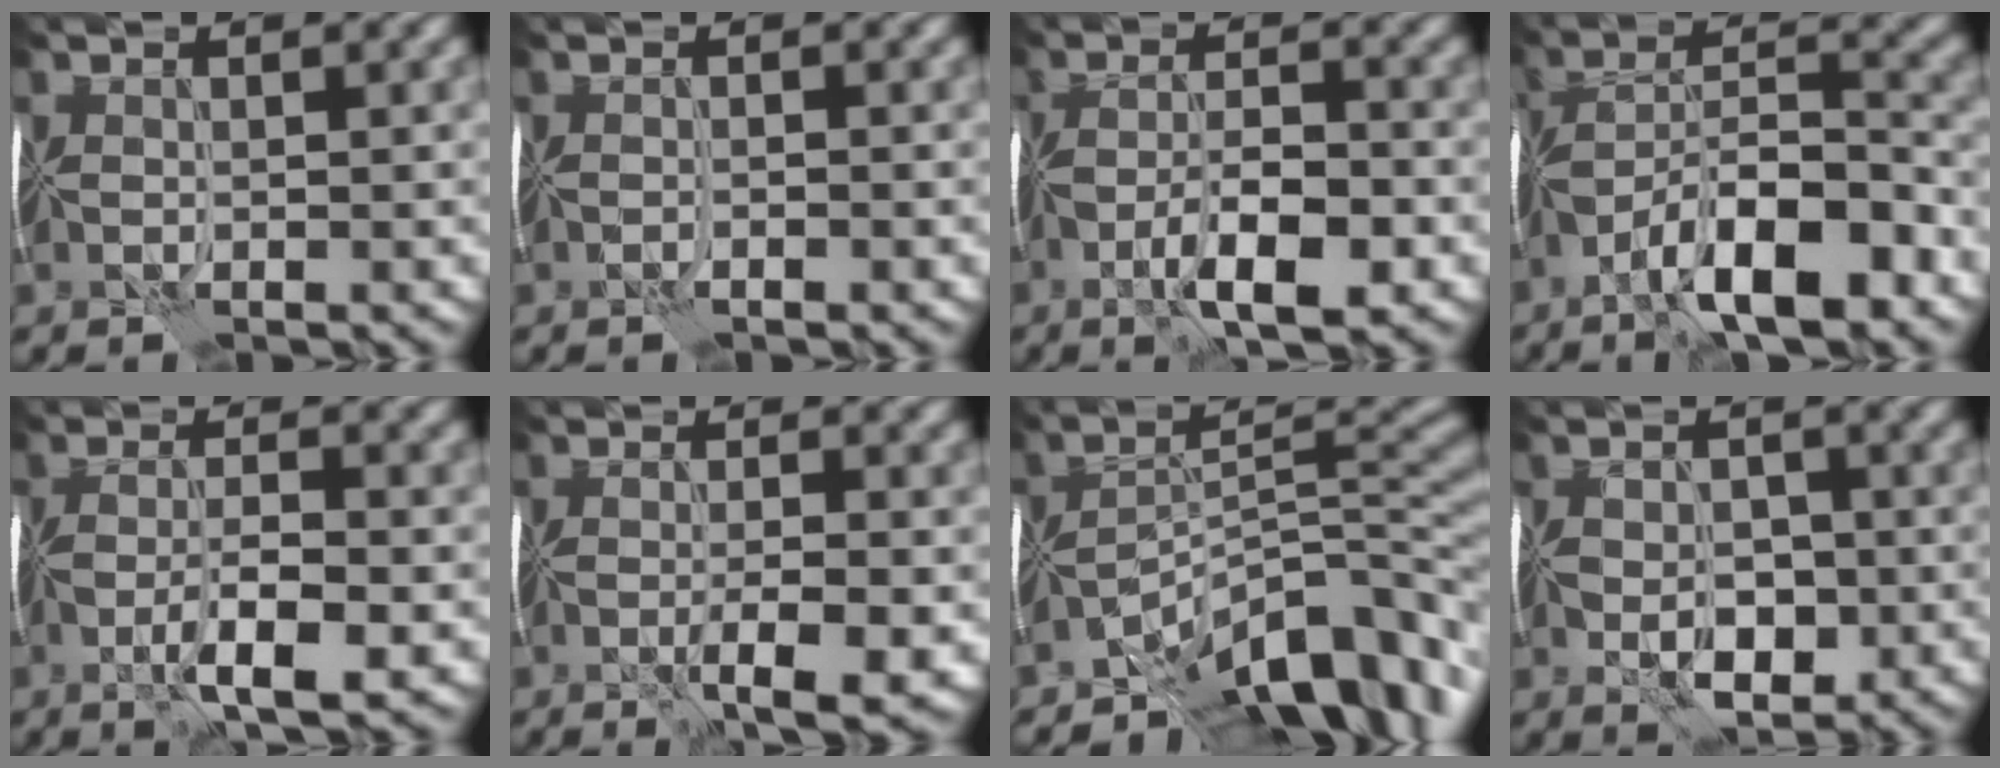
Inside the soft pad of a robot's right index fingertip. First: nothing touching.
{"total": 0.6, "force": [-0.4, -0.5, 0.1], "torque": [-0.005, 0.005, -0.013]}
{"total": 5.9, "force": [-2.7, 1.5, 5.0], "torque": [-0.087, 0.008, -0.053]}
{"total": 10.0, "force": [-6.0, 2.6, 7.5], "torque": [-0.119, 0.020, -0.112]}
{"total": 4.5, "force": [-1.7, 0.7, 4.1], "torque": [-0.076, 0.002, -0.035]}
{"total": 4.0, "force": [-1.3, 0.4, 3.8], "torque": [-0.063, -0.005, -0.024]}
{"total": 8.6, "force": [-6.6, 2.6, 5.0], "torque": [-0.050, 0.010, -0.130]}
{"total": 4.0, "force": [-1.3, 2.2, 3.0], "torque": [-0.042, 0.003, -0.029]}